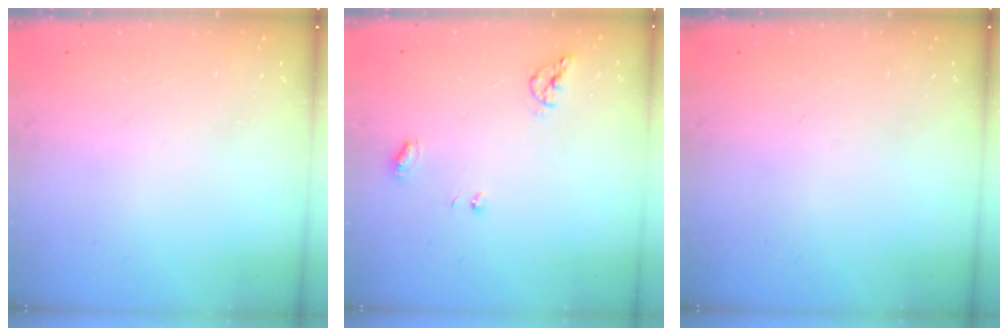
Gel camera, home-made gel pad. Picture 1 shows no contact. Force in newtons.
{"total": 6.7, "press": 6.7, "slide": 0.3}
{"total": 0.0}